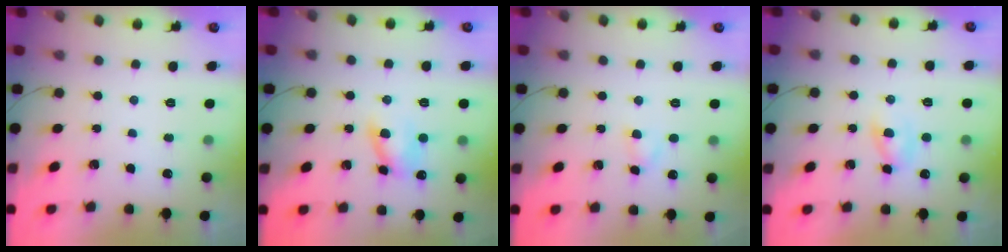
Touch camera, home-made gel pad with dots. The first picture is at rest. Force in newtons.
{"total": 7.6, "press": 7.5, "slide": 0.8}
{"total": 2.7, "press": 2.5, "slide": 1.2}
{"total": 2.5, "press": 2.2, "slide": 1.1}